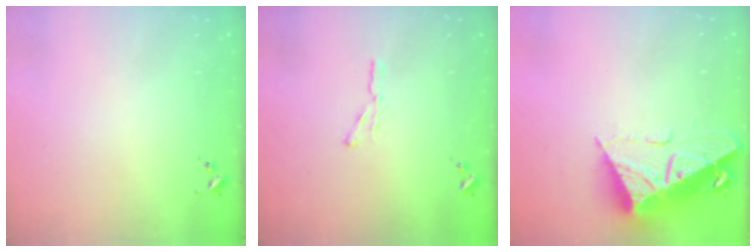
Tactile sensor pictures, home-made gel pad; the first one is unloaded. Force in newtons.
{"total": 4.0, "press": 4.0, "slide": 0.4}
{"total": 16.6, "press": 16.5, "slide": 1.5}